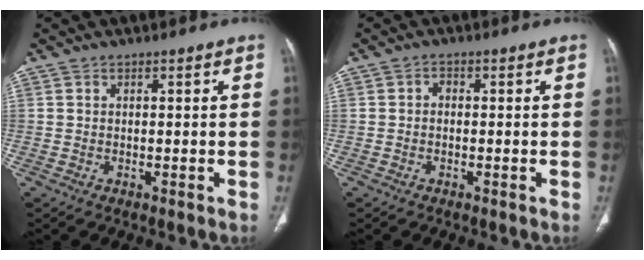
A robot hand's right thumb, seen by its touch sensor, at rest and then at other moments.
{"total": 1.1, "force": [-0.2, 0.8, 0.8], "torque": [-0.009, 0.003, -0.006]}